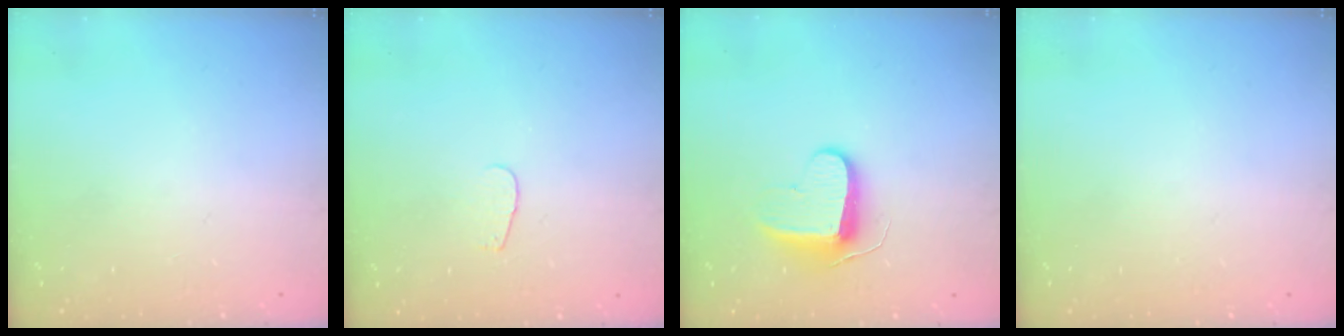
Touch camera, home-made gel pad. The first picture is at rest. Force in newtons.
{"total": 2.8, "press": 2.8, "slide": 0.2}
{"total": 9.5, "press": 9.5, "slide": 0.3}
{"total": 0.0}